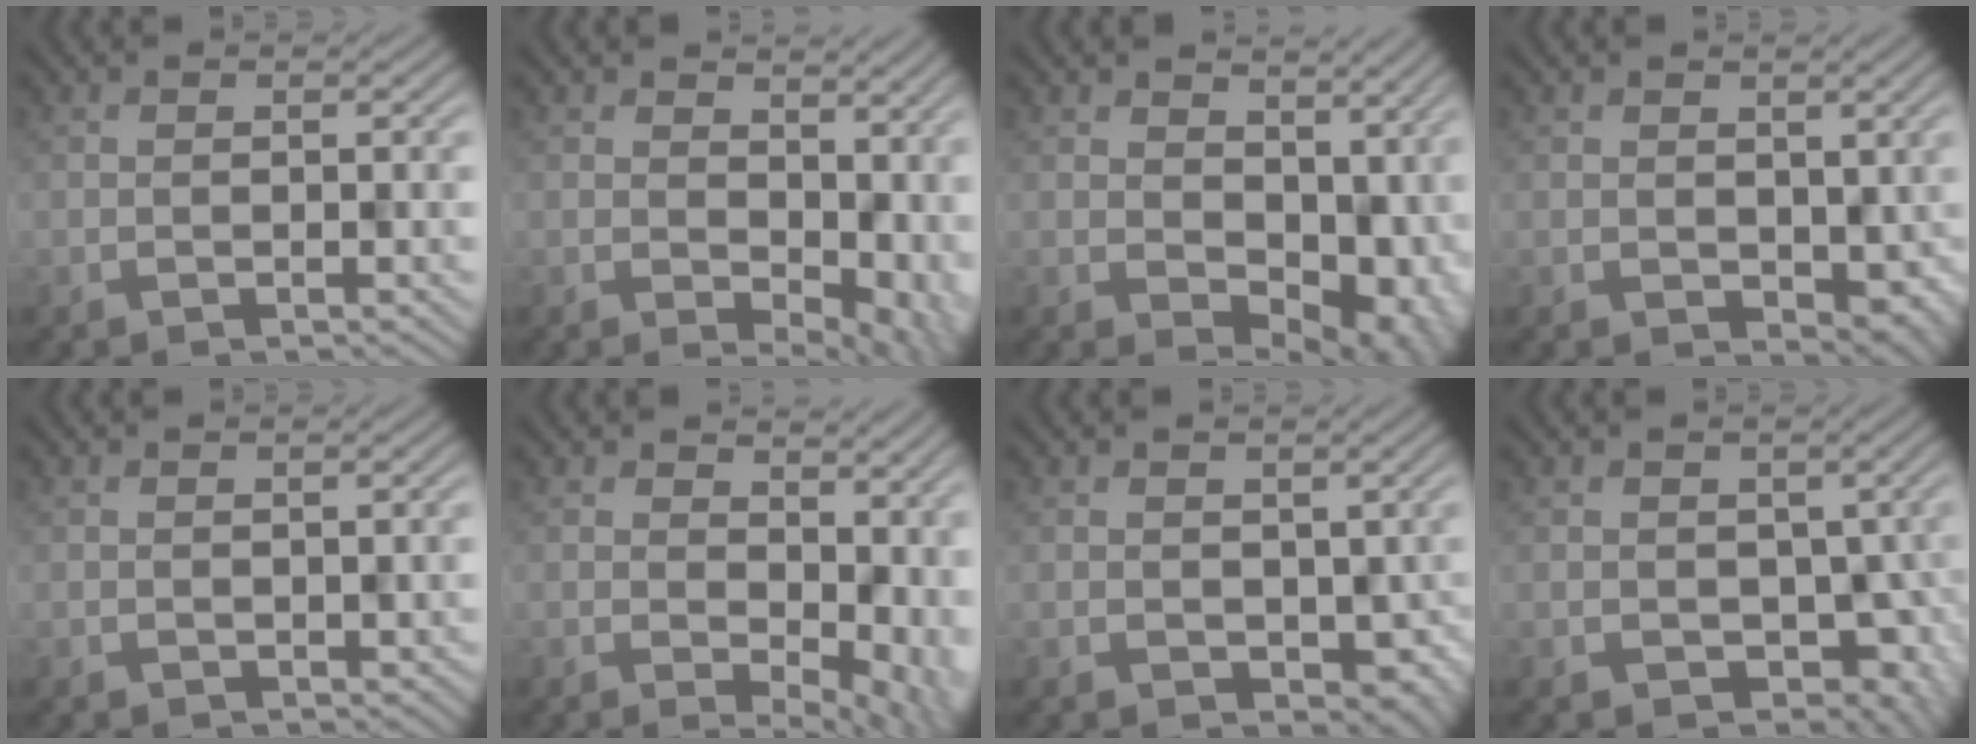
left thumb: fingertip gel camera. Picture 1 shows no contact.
{"total": 8.5, "force": [0.5, 5.8, 6.3], "torque": [-0.072, -0.032, 0.031]}
{"total": 9.3, "force": [1.2, 6.7, 6.3], "torque": [-0.079, -0.035, 0.037]}
{"total": 2.9, "force": [0.0, 2.4, 1.6], "torque": [-0.020, -0.024, 0.014]}
{"total": 0.6, "force": [0.0, 0.5, -0.3], "torque": [0.006, -0.007, 0.005]}
{"total": 10.7, "force": [0.3, 6.8, 8.2], "torque": [-0.089, -0.036, 0.039]}
{"total": 3.7, "force": [-1.1, 3.1, 1.8], "torque": [-0.022, -0.016, 0.001]}
{"total": 4.8, "force": [-1.3, 4.0, 2.3], "torque": [-0.027, -0.028, -0.005]}